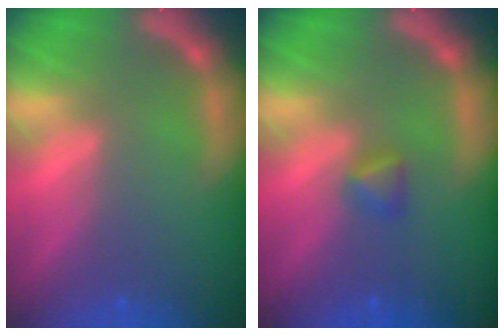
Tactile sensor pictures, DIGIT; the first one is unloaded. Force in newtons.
{"total": 1.4}